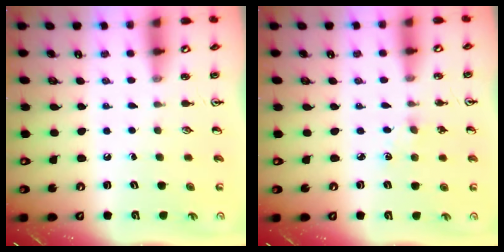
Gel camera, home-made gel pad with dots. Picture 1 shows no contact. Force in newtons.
{"total": 3.3, "press": 3.3, "slide": 0.5}